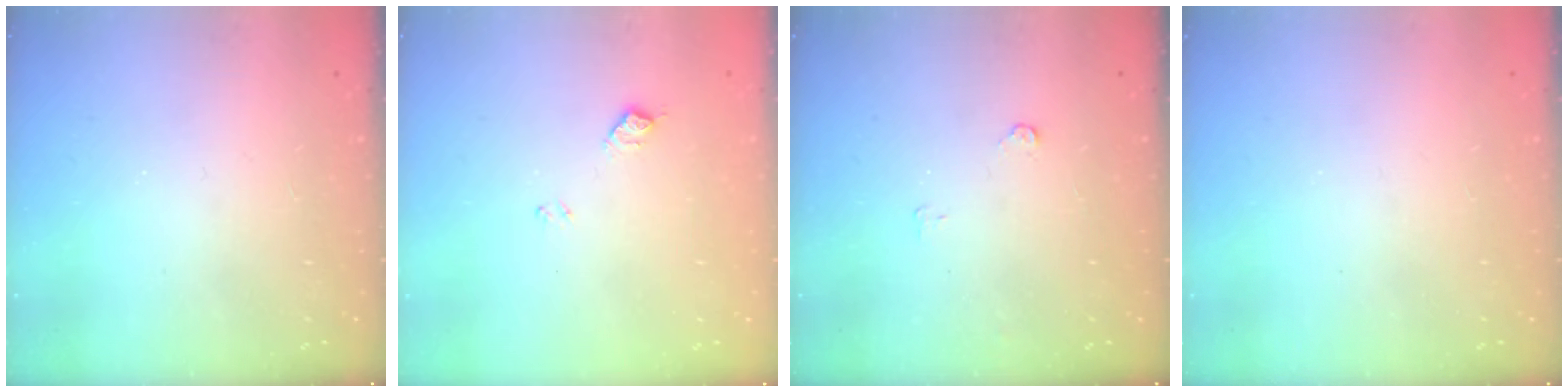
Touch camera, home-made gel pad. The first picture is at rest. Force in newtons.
{"total": 8.0, "press": 8.0, "slide": 0.7}
{"total": 3.3, "press": 3.3, "slide": 0.4}
{"total": 0.0}